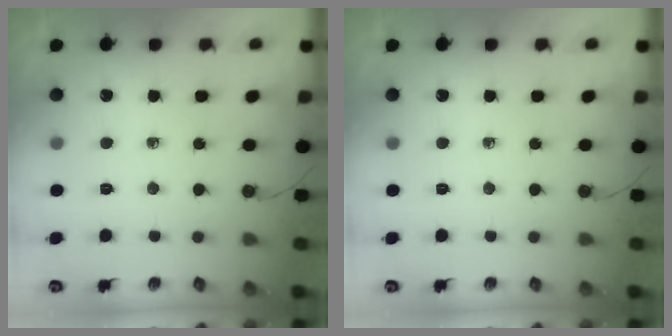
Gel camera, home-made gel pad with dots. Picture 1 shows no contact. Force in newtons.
{"total": 0.0}